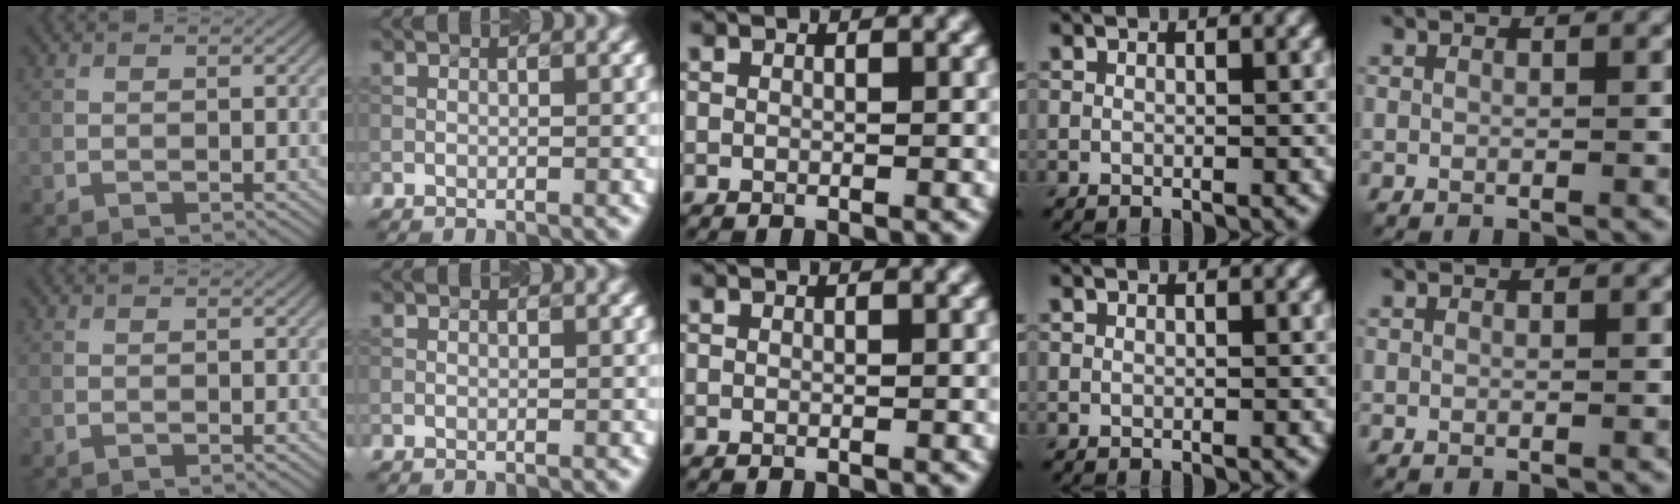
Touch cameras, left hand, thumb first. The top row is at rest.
{}